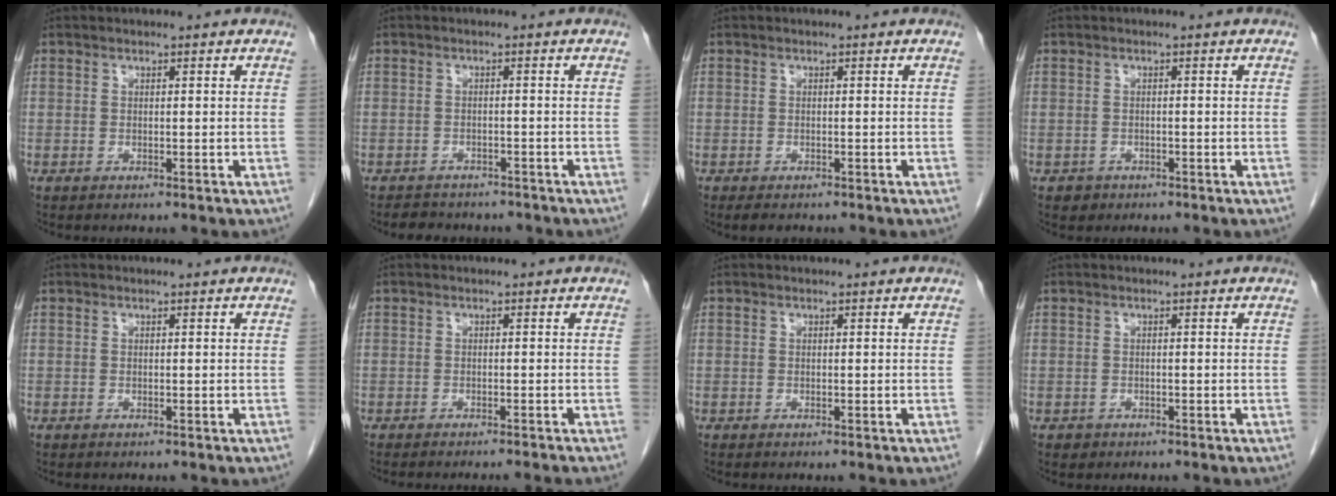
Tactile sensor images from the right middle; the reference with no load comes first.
{"total": 5.7, "force": [-5.0, 2.3, 1.3], "torque": [-0.022, 0.002, -0.062]}
{"total": 2.2, "force": [-1.8, 0.9, 1.0], "torque": [-0.017, -0.004, -0.021]}
{"total": 1.4, "force": [-0.8, 1.1, 0.0], "torque": [-0.001, 0.004, -0.010]}
{"total": 0.0}
{"total": 6.4, "force": [-5.9, -0.7, 2.4], "torque": [-0.011, -0.014, -0.074]}
{"total": 0.0}
{"total": 0.8, "force": [-0.5, 0.7, 0.0], "torque": [-0.004, 0.003, -0.006]}